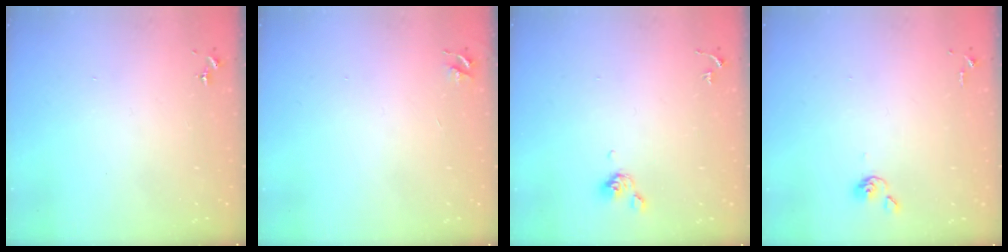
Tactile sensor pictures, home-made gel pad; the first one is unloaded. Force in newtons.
{"total": 3.5, "press": 3.5, "slide": 0.4}
{"total": 5.5, "press": 5.4, "slide": 0.9}
{"total": 3.8, "press": 3.7, "slide": 0.9}